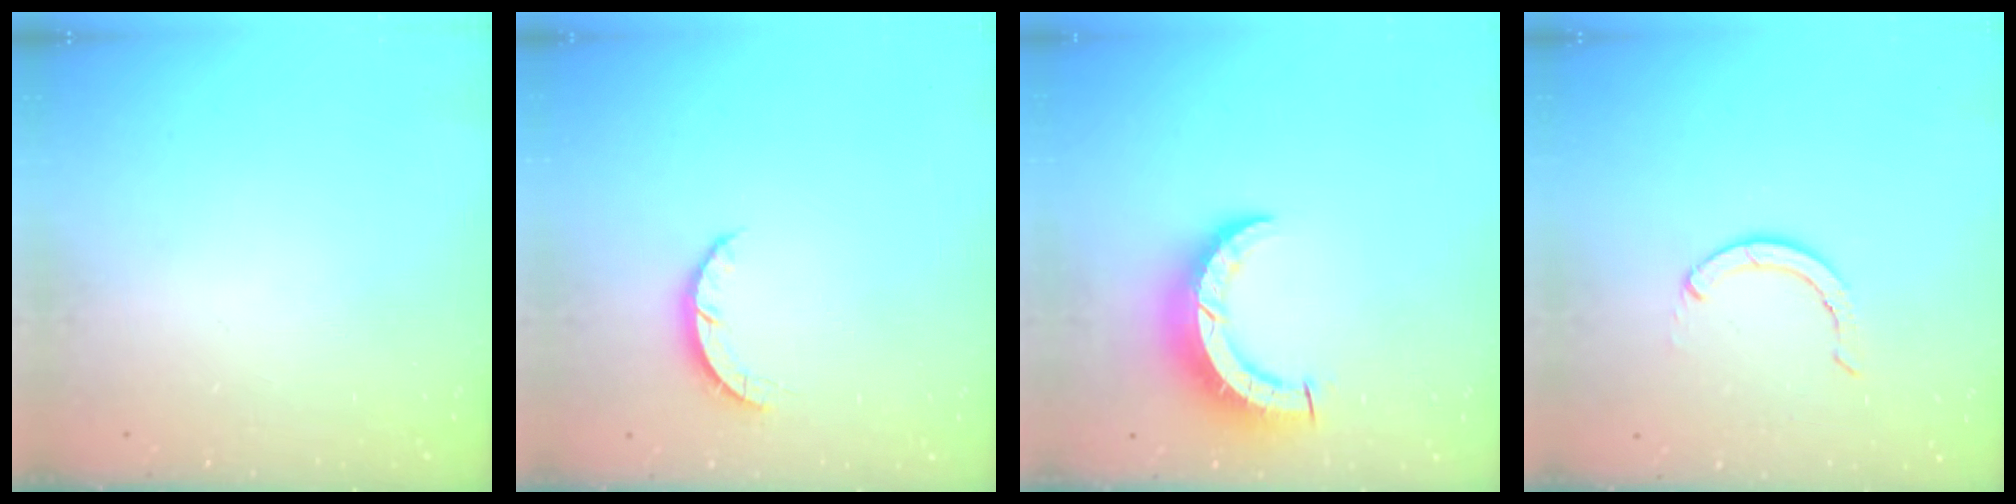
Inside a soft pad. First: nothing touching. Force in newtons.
{"total": 2.7, "press": 2.7, "slide": 0.4}
{"total": 8.2, "press": 8.1, "slide": 0.8}
{"total": 2.9, "press": 2.9, "slide": 0.1}